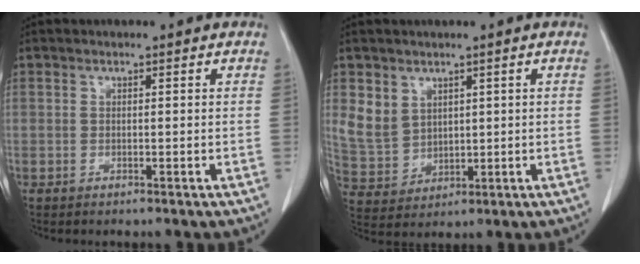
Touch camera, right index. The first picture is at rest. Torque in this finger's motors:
{"motor_torque": [0.39, 0.35, 0.21, 0.05]}